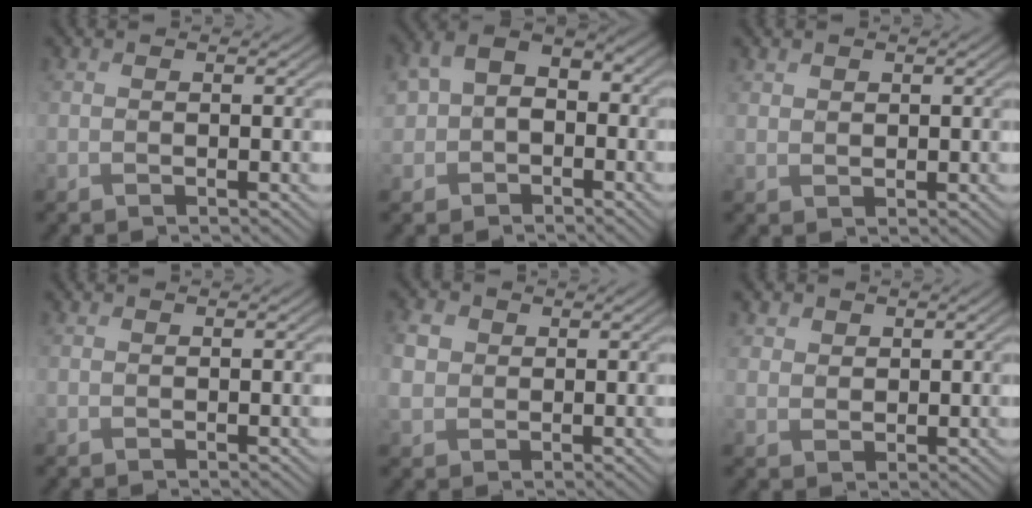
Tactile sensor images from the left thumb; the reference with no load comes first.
{"total": 6.0, "force": [-0.5, 5.1, 3.3], "torque": [-0.074, 0.006, -0.029]}
{"total": 1.7, "force": [1.3, 1.1, 0.3], "torque": [-0.006, -0.003, 0.025]}
{"total": 0.0}
{"total": 3.9, "force": [1.0, 3.3, 1.8], "torque": [-0.064, 0.011, 0.016]}
{"total": 4.1, "force": [2.5, 3.0, 1.3], "torque": [-0.057, -0.001, 0.051]}